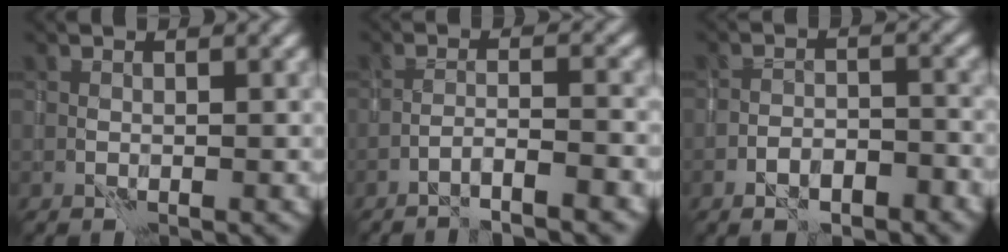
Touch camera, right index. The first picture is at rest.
{"total": 2.9, "force": [-2.1, -0.3, 1.9], "torque": [-0.031, 0.015, -0.040]}
{"total": 3.2, "force": [-2.3, 1.2, 1.9], "torque": [-0.025, 0.008, -0.037]}